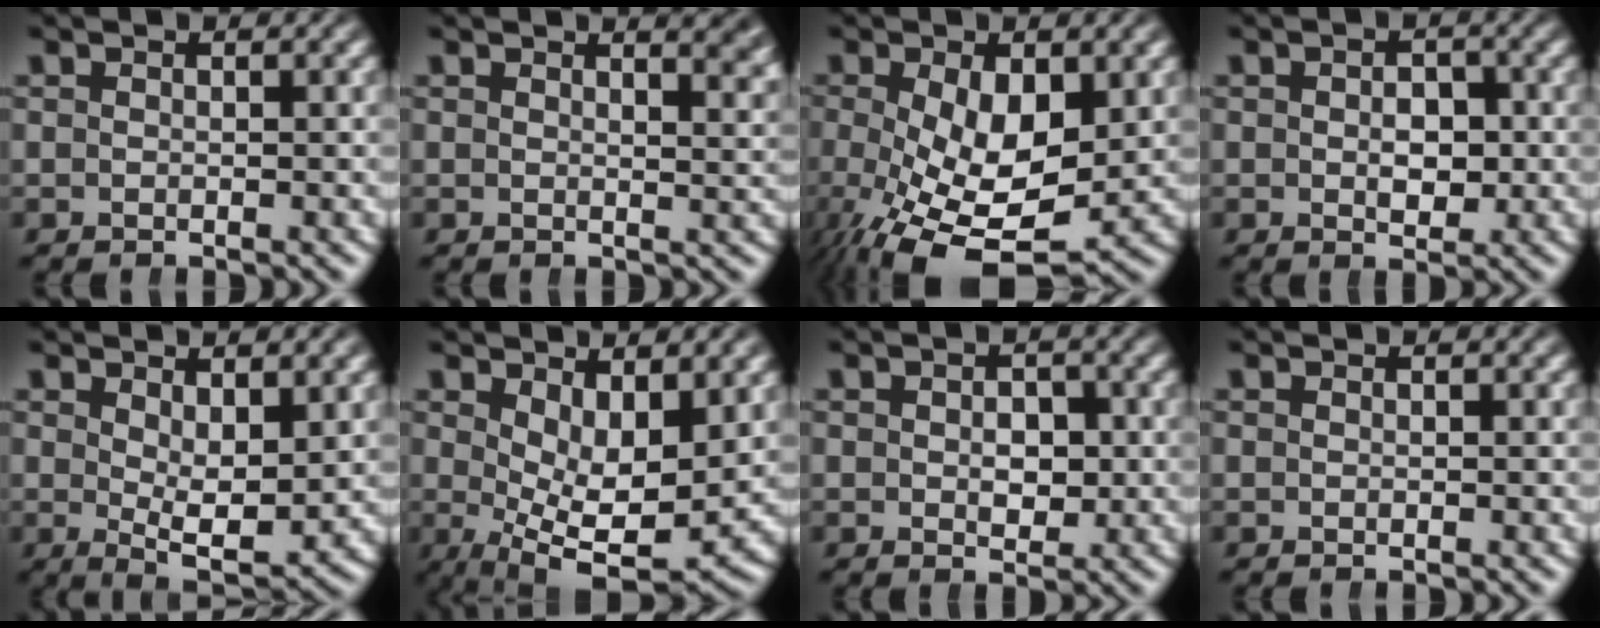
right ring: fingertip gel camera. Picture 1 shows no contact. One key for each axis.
{"total": 3.7, "fx": 2.6, "fy": 0.8, "fz": 2.6, "tx": -0.011, "ty": 0.004, "tz": 0.033}
{"total": 9.4, "fx": -2.8, "fy": 5.0, "fz": 7.4, "tx": -0.134, "ty": -0.049, "tz": -0.017}
{"total": 2.5, "fx": 0.0, "fy": 1.5, "fz": 2.0, "tx": -0.016, "ty": -0.006, "tz": 0.003}
{"total": 3.7, "fx": 0.4, "fy": 0.9, "fz": 3.6, "tx": -0.048, "ty": -0.026, "tz": 0.018}
{"total": 7.2, "fx": -1.3, "fy": 3.2, "fz": 6.3, "tx": -0.099, "ty": -0.044, "tz": -0.001}
{"total": 2.2, "fx": 0.1, "fy": 1.3, "fz": 1.7, "tx": -0.014, "ty": -0.008, "tz": 0.007}
{"total": 0.0}